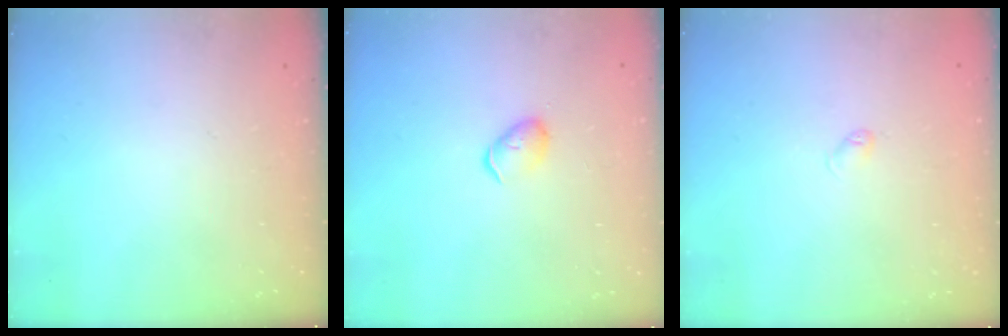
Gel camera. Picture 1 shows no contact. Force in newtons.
{"total": 4.1, "press": 4.0, "slide": 0.8}
{"total": 2.6, "press": 2.6, "slide": 0.4}